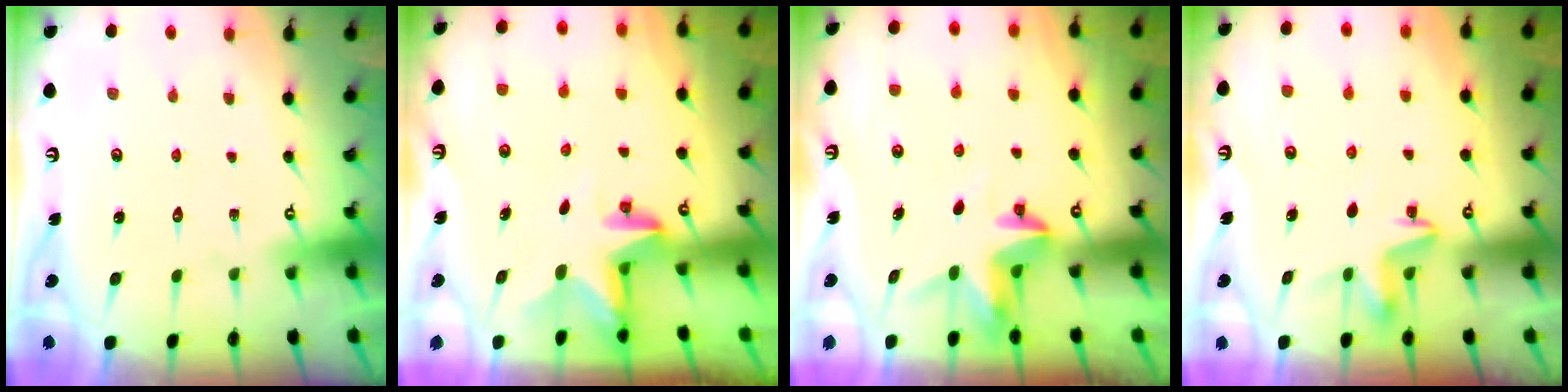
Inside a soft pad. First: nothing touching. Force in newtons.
{"total": 2.8, "press": 2.8, "slide": 0.1}
{"total": 3.9, "press": 3.9, "slide": 0.3}
{"total": 4.3, "press": 4.3, "slide": 0.4}